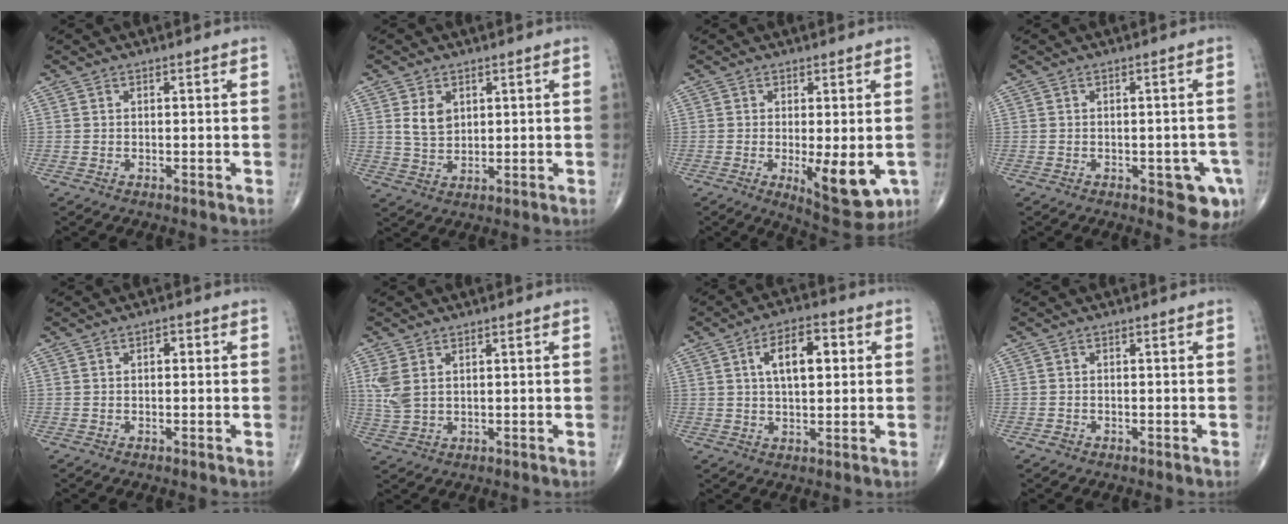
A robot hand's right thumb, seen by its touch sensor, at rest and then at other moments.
{"total": 4.7, "force": [1.7, 3.3, 2.9], "torque": [-0.039, -0.014, 0.038]}
{"total": 10.3, "force": [-2.5, 3.8, 9.3], "torque": [-0.112, -0.021, -0.025]}
{"total": 6.6, "force": [-2.6, 2.8, 5.4], "torque": [-0.039, 0.003, -0.027]}
{"total": 1.3, "force": [0.3, 0.8, 1.0], "torque": [-0.009, 0.004, 0.000]}
{"total": 4.6, "force": [1.5, 2.7, 3.3], "torque": [-0.084, 0.000, 0.041]}
{"total": 9.1, "force": [2.3, 4.4, 7.6], "torque": [-0.109, 0.009, 0.033]}
{"total": 0.7, "force": [-0.5, 0.5, 0.3], "torque": [-0.002, 0.004, -0.011]}